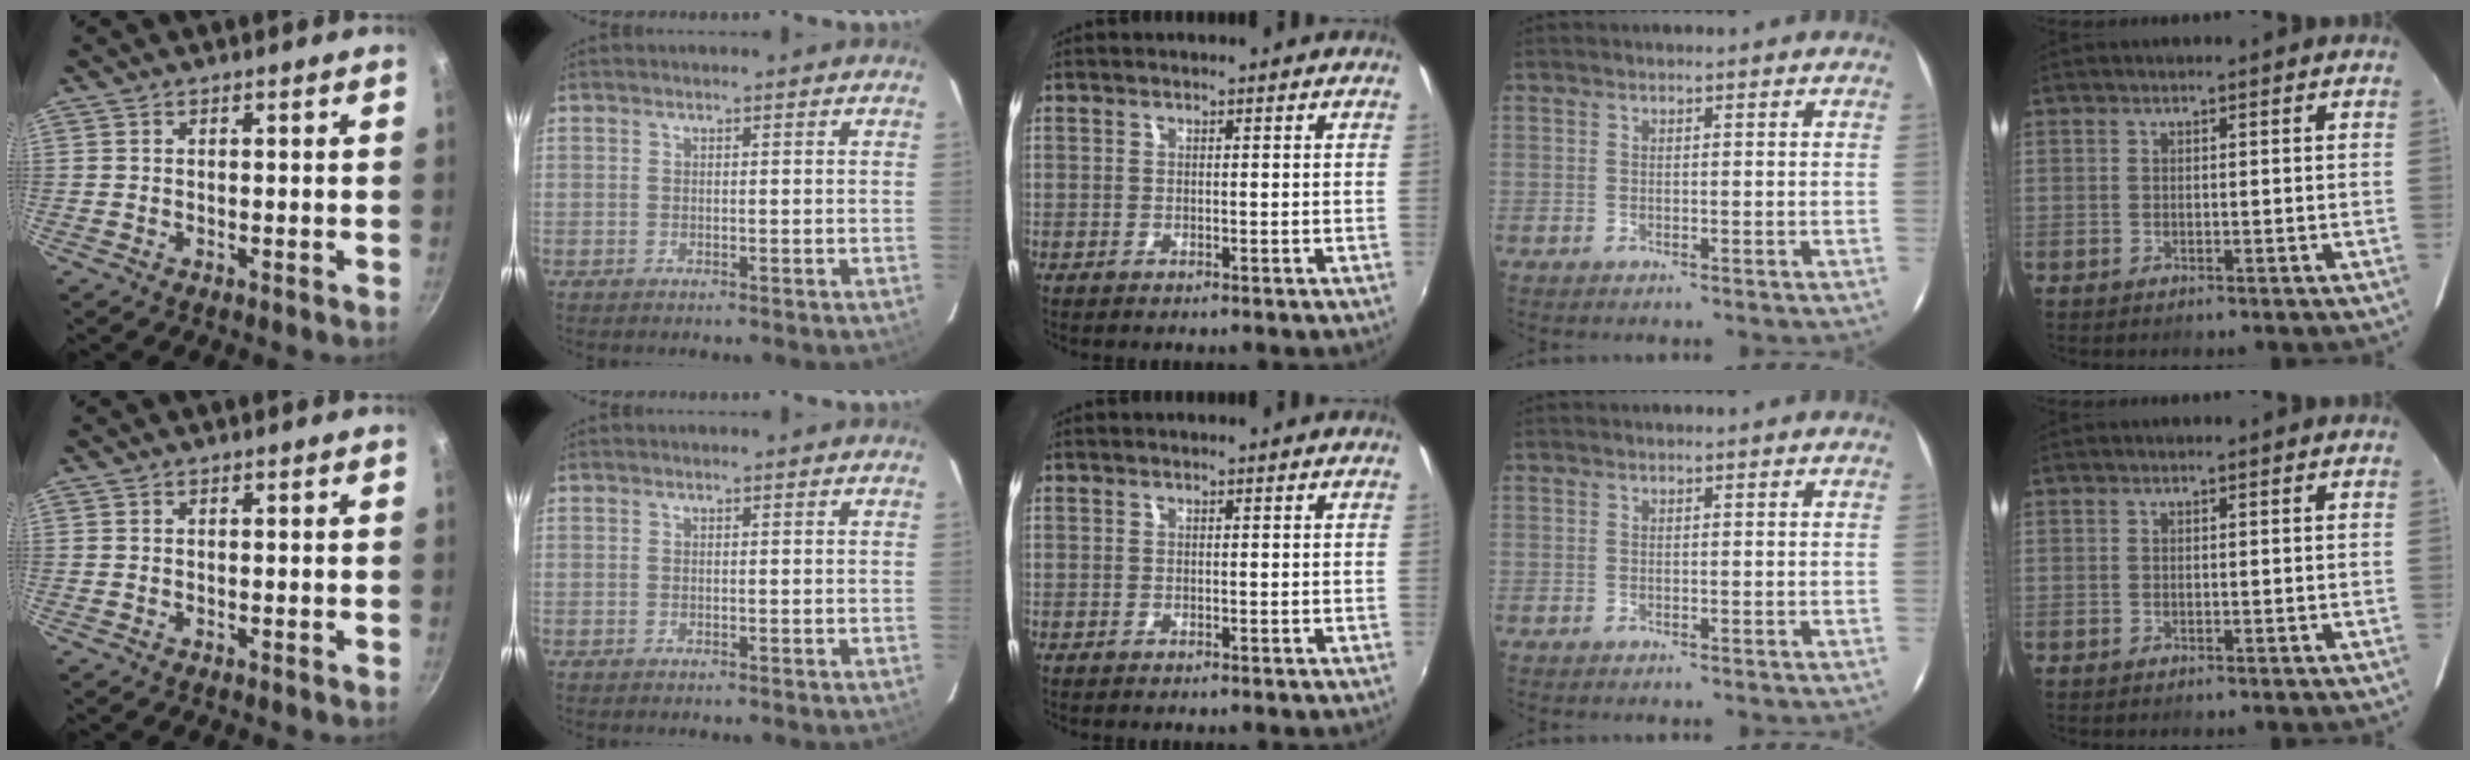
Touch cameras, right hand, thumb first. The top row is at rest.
{}